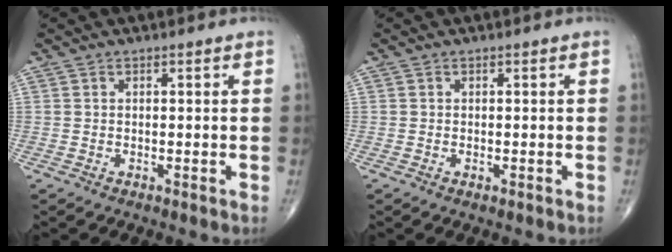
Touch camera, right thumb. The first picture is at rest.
{"total": 0.5, "force": [-0.2, 0.3, 0.4], "torque": [-0.007, -0.001, -0.003]}